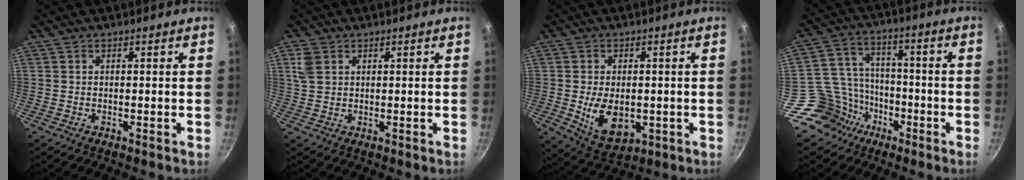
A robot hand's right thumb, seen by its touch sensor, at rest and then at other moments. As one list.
[{"total": 4.0, "force": [1.5, 3.0, 2.2], "torque": [-0.039, 0.002, 0.033]}, {"total": 9.9, "force": [-1.2, 6.4, 7.5], "torque": [-0.112, -0.009, 0.000]}, {"total": 11.5, "force": [-6.6, 9.3, 1.4], "torque": [0.016, 0.073, -0.119]}]